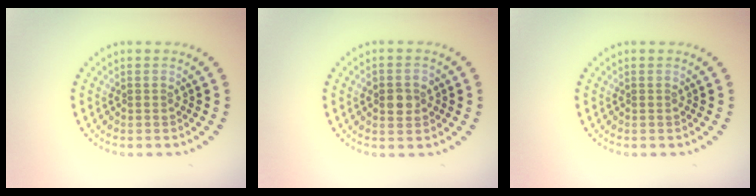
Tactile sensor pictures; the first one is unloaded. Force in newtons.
{"total": 2.4, "press": 2.4, "slide": 0.2}
{"total": 0.0}